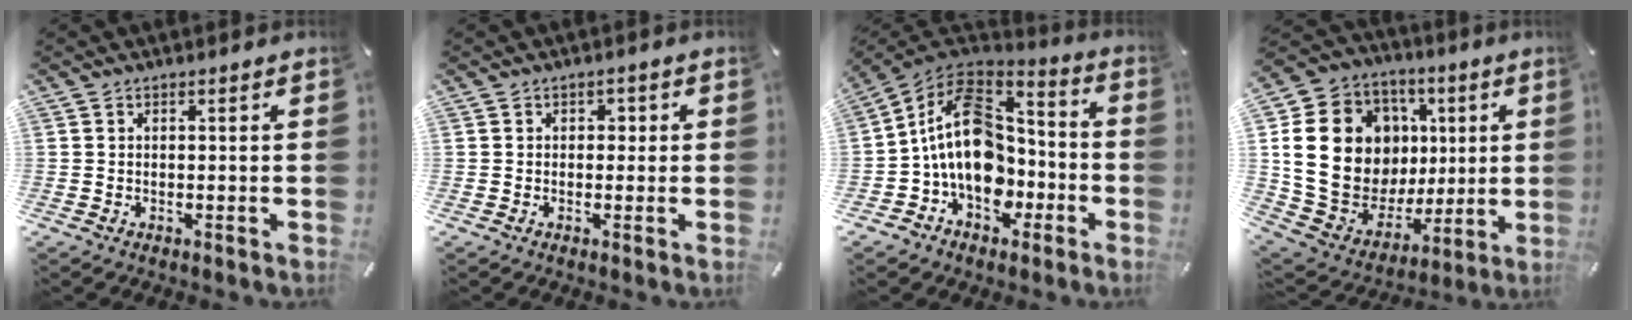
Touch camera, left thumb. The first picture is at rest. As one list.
[{"total": 1.8, "force": [-0.2, 1.6, 0.7], "torque": [-0.008, 0.005, -0.009]}, {"total": 18.0, "force": [-1.8, 14.0, 11.2], "torque": [-0.202, 0.008, -0.027]}, {"total": 23.5, "force": [5.3, 19.1, 12.6], "torque": [-0.245, -0.033, 0.129]}]